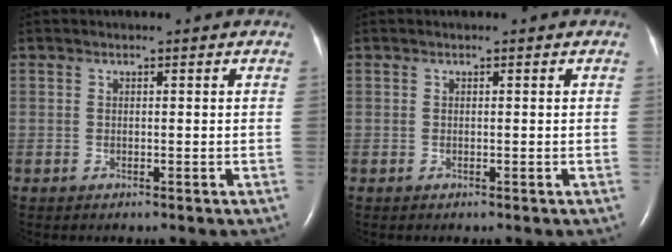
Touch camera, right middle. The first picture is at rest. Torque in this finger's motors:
{"motor_torque": [-0.02, 0.02, 0.00, -0.01]}